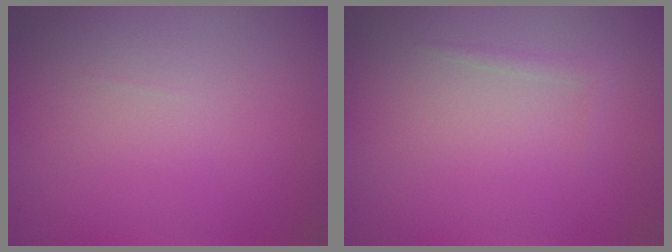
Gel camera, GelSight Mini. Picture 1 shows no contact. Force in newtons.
{"total": 0.6, "press": 0.6, "slide": 0.0}